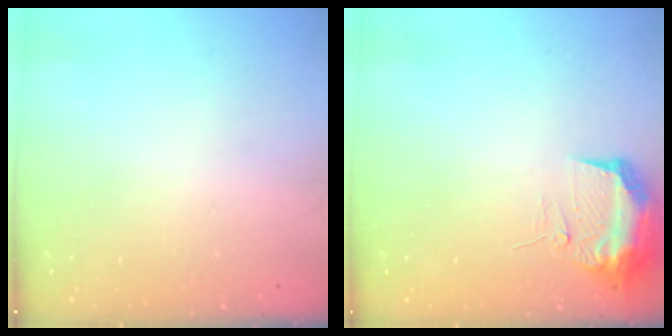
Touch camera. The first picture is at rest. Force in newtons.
{"total": 10.1, "press": 10.1, "slide": 0.3}